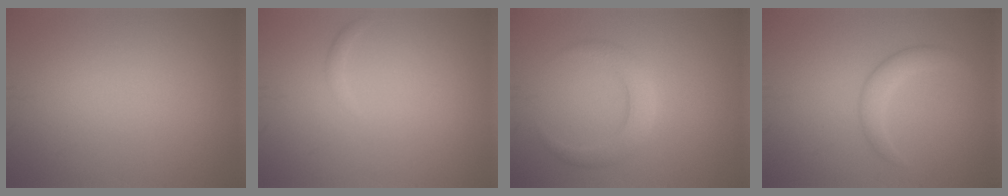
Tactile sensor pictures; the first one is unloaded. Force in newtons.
{"total": 0.5, "press": 0.5, "slide": 0.0}
{"total": 2.7, "press": 2.7, "slide": 0.2}
{"total": 2.3, "press": 2.3, "slide": 0.0}